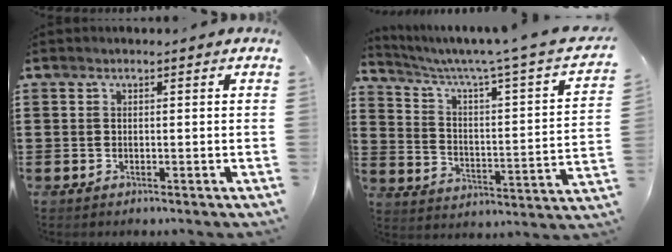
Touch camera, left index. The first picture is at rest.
{"total": 4.4, "force": [3.2, -0.2, 3.1], "torque": [-0.074, -0.039, 0.044]}